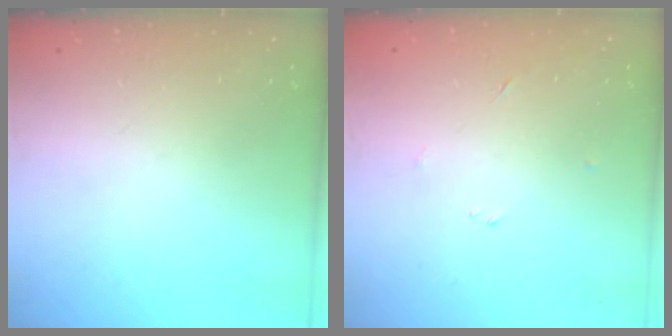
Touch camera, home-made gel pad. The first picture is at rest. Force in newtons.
{"total": 2.3, "press": 2.2, "slide": 0.3}